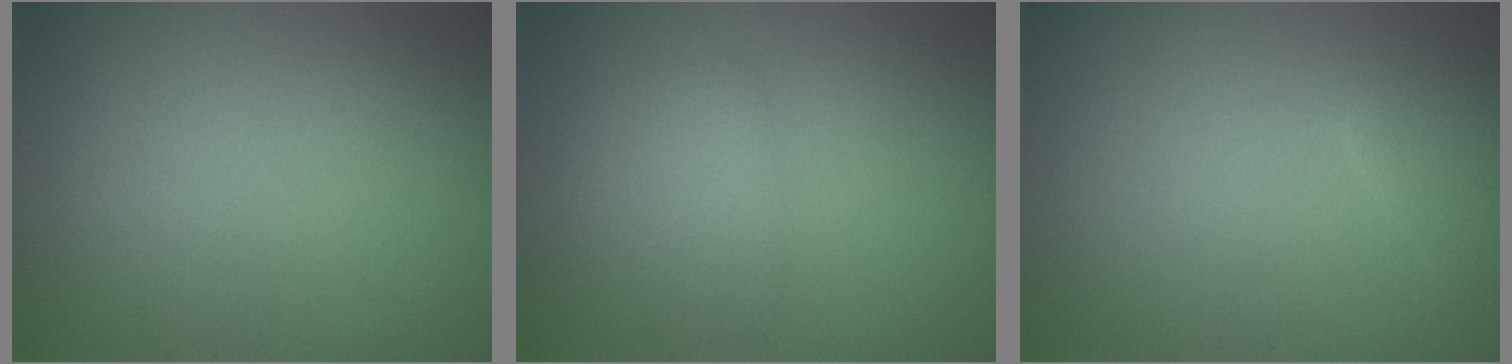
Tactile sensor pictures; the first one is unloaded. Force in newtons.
{"total": 2.3, "press": 2.3, "slide": 0.1}
{"total": 1.6, "press": 1.6, "slide": 0.2}